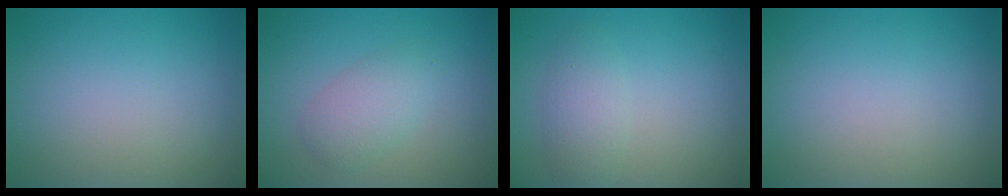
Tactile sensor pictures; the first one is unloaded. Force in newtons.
{"total": 2.7, "press": 2.7, "slide": 0.1}
{"total": 2.4, "press": 2.4, "slide": 0.1}
{"total": 0.0}